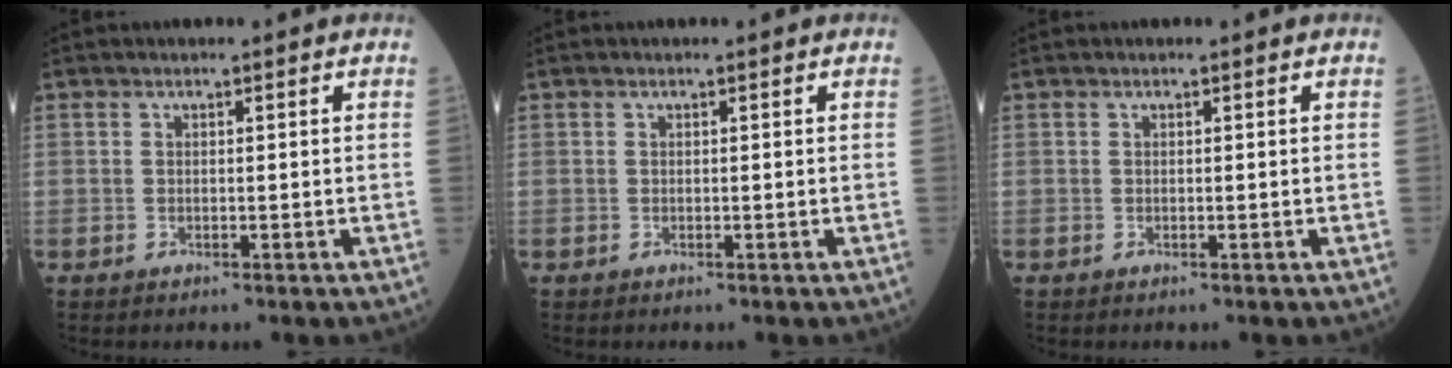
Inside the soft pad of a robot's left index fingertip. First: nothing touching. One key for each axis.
{"total": 0.0}
{"total": 0.0}